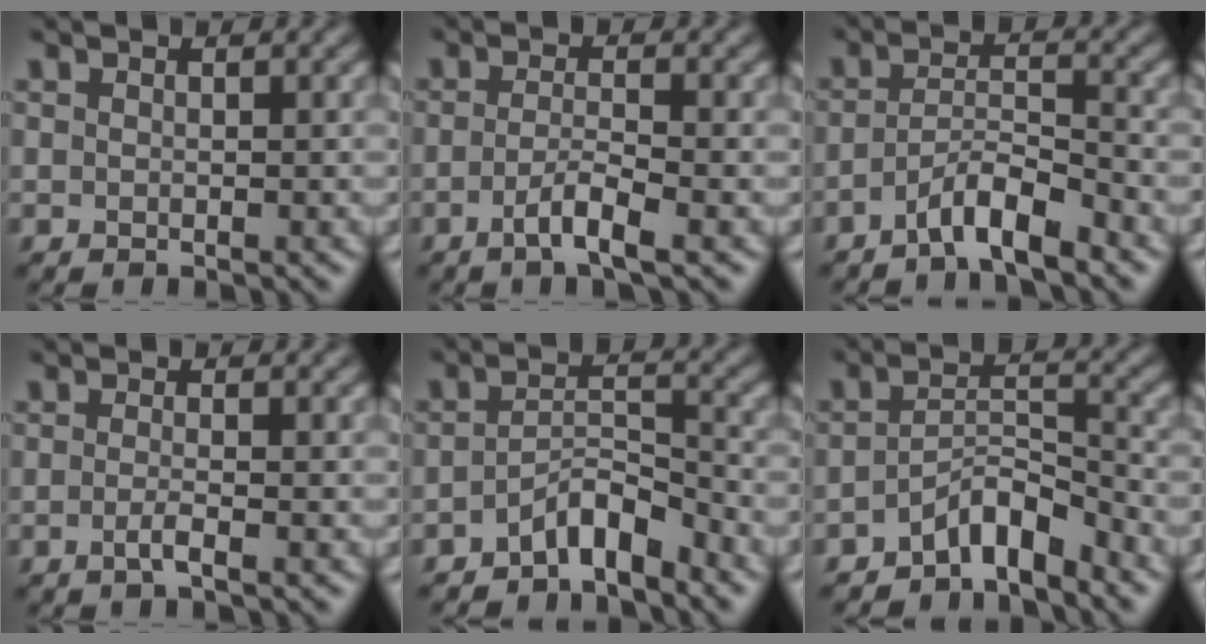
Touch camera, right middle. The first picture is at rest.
{"total": 3.0, "force": [-1.4, 0.5, 2.6], "torque": [-0.046, 0.002, -0.032]}
{"total": 3.9, "force": [-2.8, 0.6, 2.6], "torque": [-0.044, 0.009, -0.058]}
{"total": 1.6, "force": [-0.6, 0.4, 1.4], "torque": [-0.024, -0.002, -0.016]}
{"total": 3.6, "force": [-2.8, 1.1, 2.1], "torque": [-0.033, 0.013, -0.054]}
{"total": 4.1, "force": [-3.1, 1.2, 2.3], "torque": [-0.034, 0.012, -0.060]}